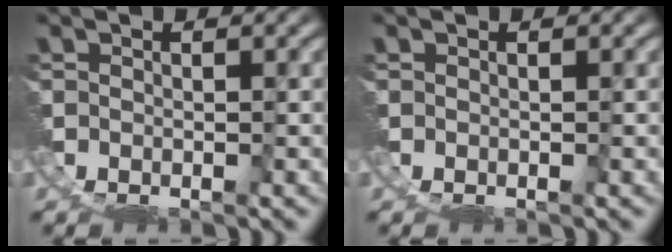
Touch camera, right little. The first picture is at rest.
{"total": 0.0}